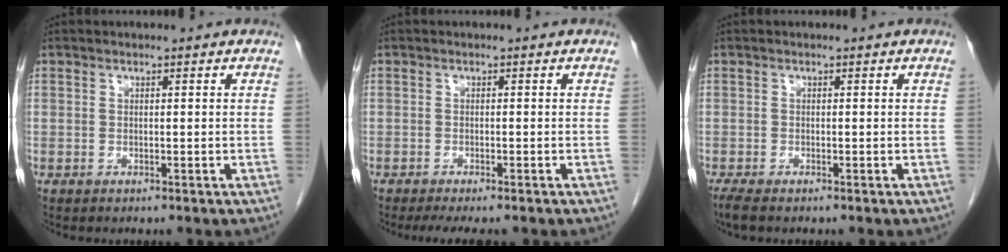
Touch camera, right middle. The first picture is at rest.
{"total": 5.2, "force": [-4.2, 0.9, 2.8], "torque": [-0.033, -0.009, -0.062]}
{"total": 2.0, "force": [-1.6, 0.3, 1.2], "torque": [-0.028, -0.009, -0.028]}